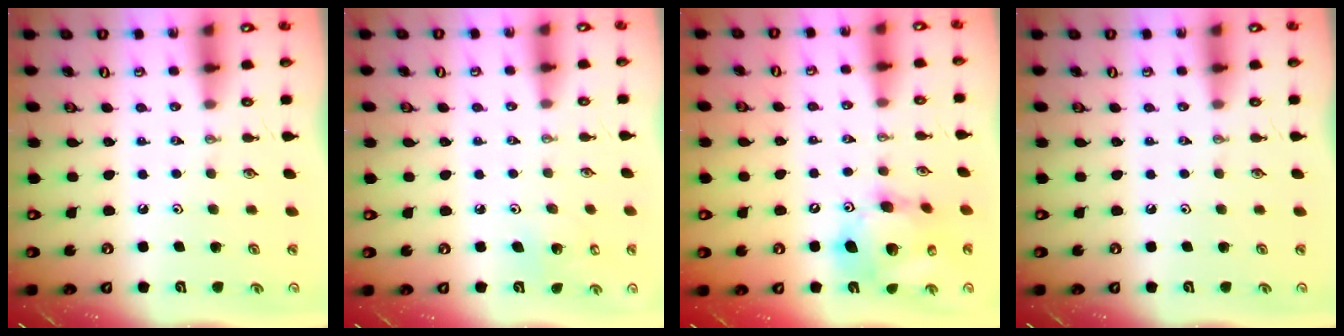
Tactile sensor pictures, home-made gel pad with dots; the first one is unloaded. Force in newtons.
{"total": 4.7, "press": 4.7, "slide": 0.4}
{"total": 15.6, "press": 15.4, "slide": 2.8}
{"total": 0.0}